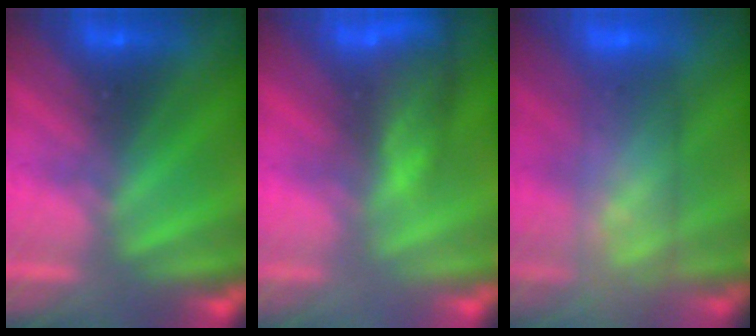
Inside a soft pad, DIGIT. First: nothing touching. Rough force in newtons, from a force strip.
{"total": 6.8}
{"total": 5.9}